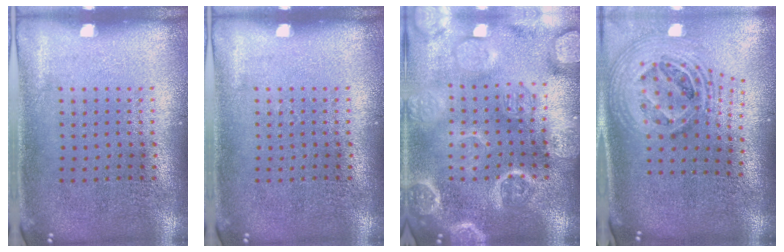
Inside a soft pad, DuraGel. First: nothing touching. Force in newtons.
{"total": 0.0}
{"total": 4.2, "press": 4.1, "slide": 0.6}
{"total": 2.3, "press": 1.7, "slide": 1.5}